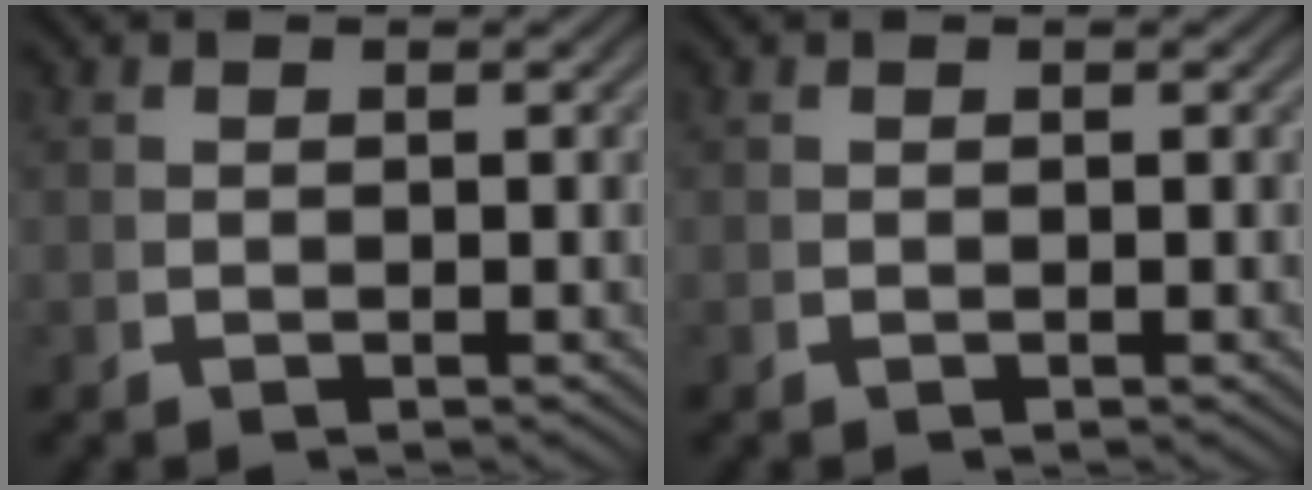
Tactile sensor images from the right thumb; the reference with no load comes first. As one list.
[{"total": 0.0}]